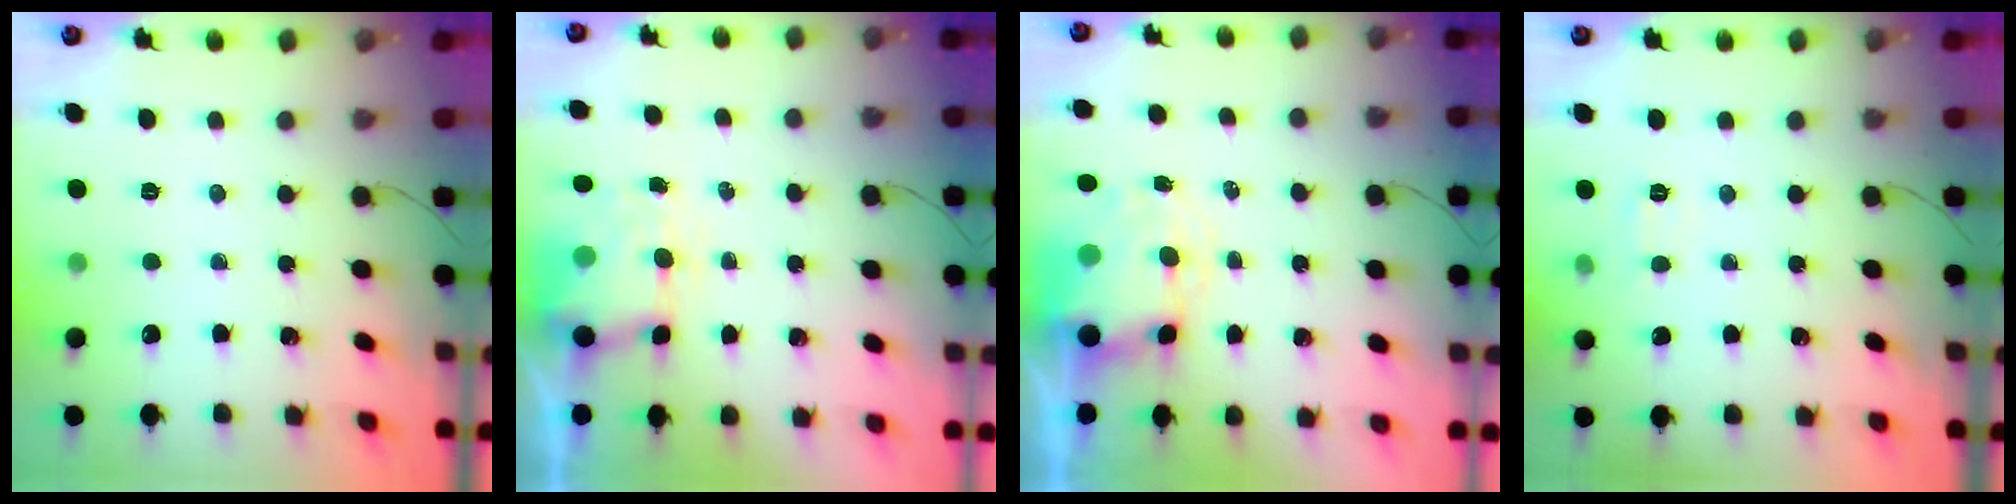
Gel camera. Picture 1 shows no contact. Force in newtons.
{"total": 6.3, "press": 6.2, "slide": 1.0}
{"total": 6.3, "press": 6.1, "slide": 1.7}
{"total": 6.0, "press": 5.8, "slide": 1.3}